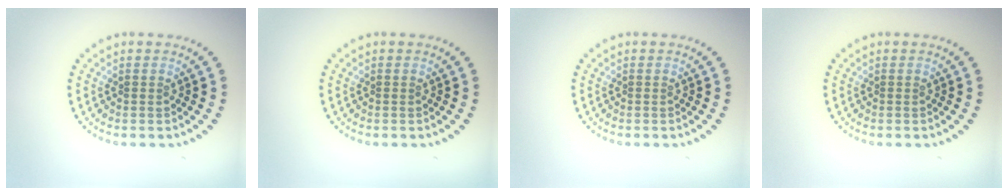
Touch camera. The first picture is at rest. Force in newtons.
{"total": 0.0}
{"total": 0.0}
{"total": 0.0}